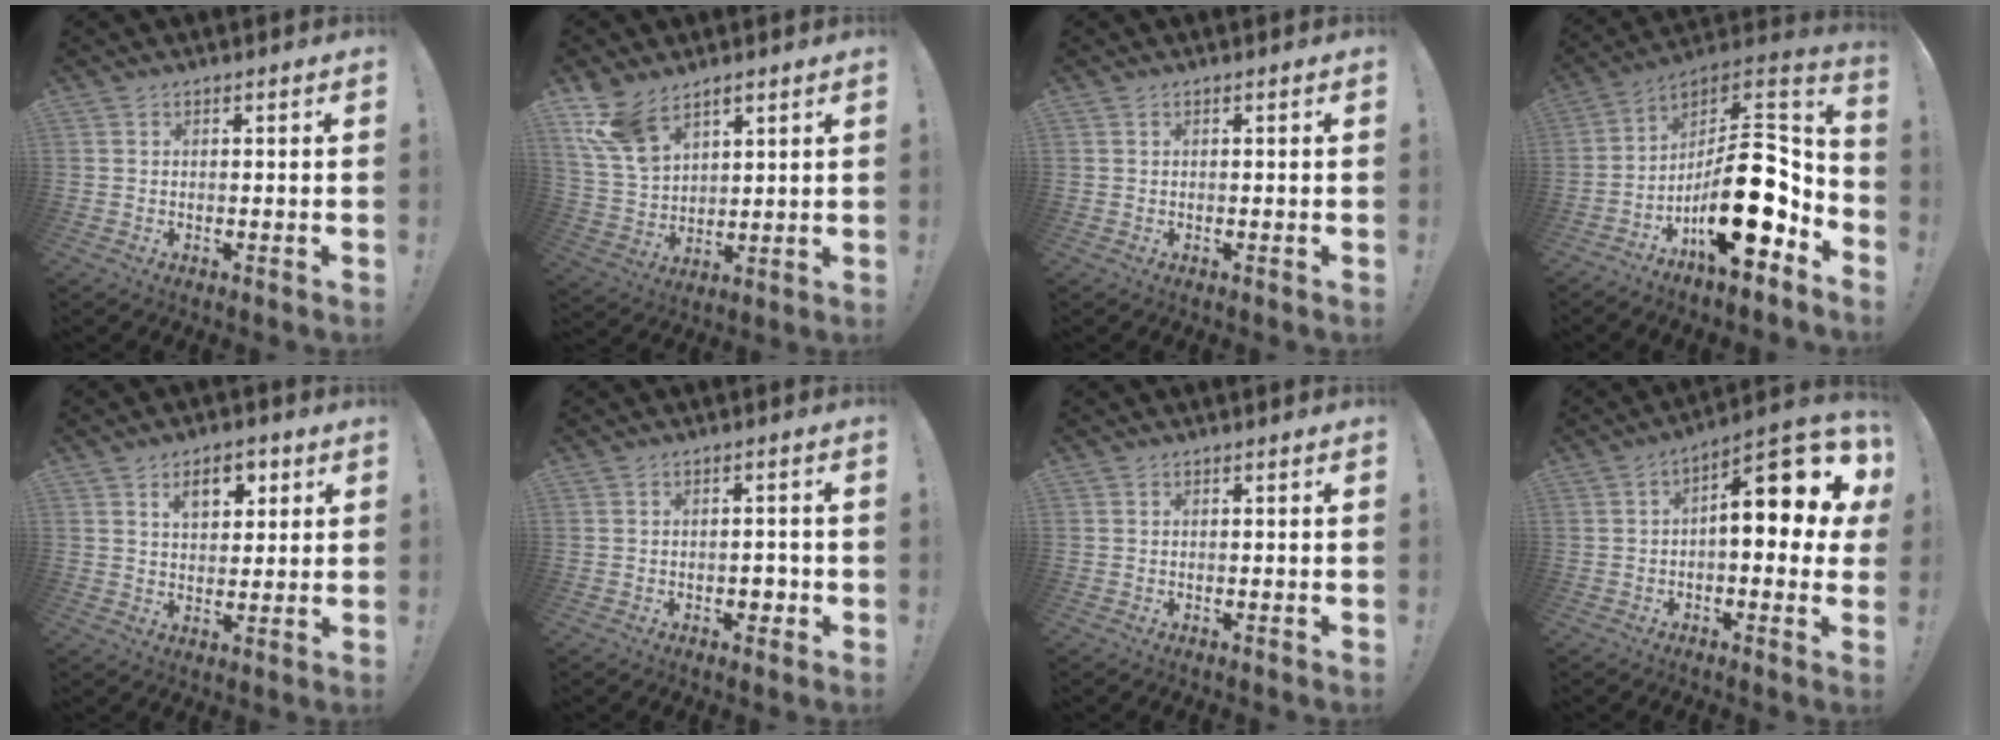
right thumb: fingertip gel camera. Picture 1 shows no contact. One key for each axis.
{"total": 12.3, "fx": 8.3, "fy": 6.7, "fz": 6.2, "tx": -0.132, "ty": -0.040, "tz": 0.164}
{"total": 0.0}
{"total": 22.0, "fx": -5.7, "fy": 9.7, "fz": 19.0, "tx": -0.298, "ty": 0.023, "tz": -0.084}
{"total": 7.9, "fx": 3.5, "fy": 4.8, "fz": 5.2, "tx": -0.064, "ty": -0.003, "tz": 0.059}
{"total": 3.1, "fx": -1.2, "fy": 2.1, "fz": 1.8, "tx": -0.017, "ty": 0.000, "tz": -0.023}
{"total": 0.0}
{"total": 15.2, "fx": 3.3, "fy": 6.0, "fz": 13.6, "tx": -0.184, "ty": -0.017, "tz": 0.049}